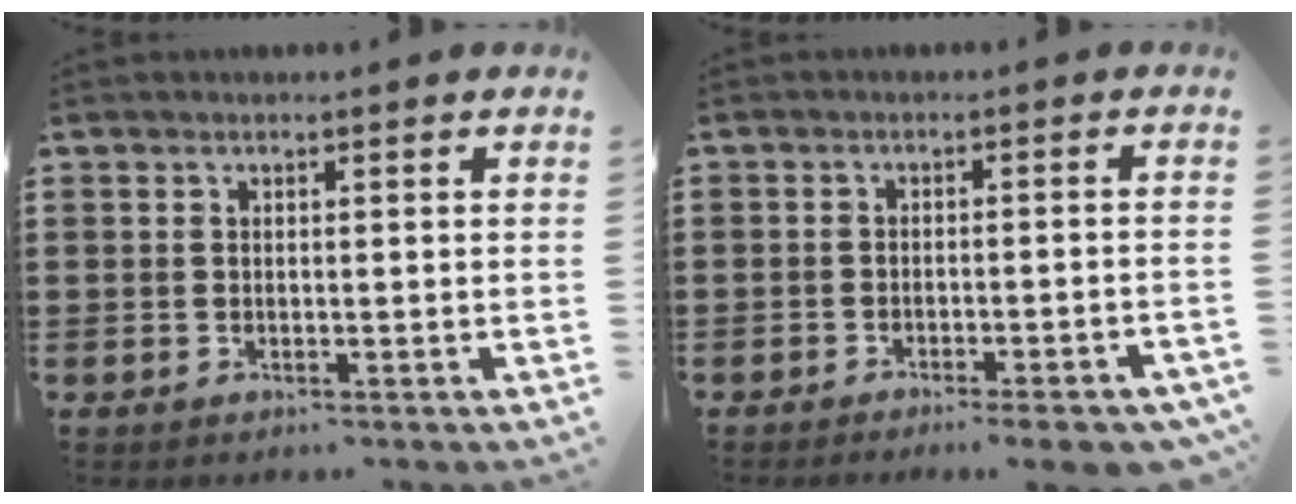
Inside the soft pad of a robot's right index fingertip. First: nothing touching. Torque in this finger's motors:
{"motor_torque": [1.17, -0.97, -0.68, -0.21]}